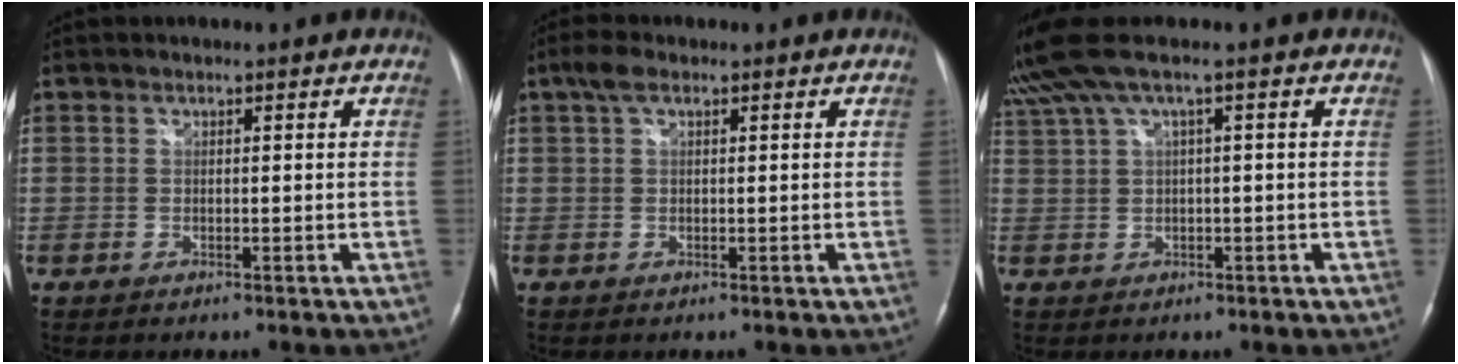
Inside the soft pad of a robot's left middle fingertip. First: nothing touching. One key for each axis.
{"total": 2.5, "fx": 1.3, "fy": 1.0, "fz": 1.9, "tx": -0.044, "ty": 0.022, "tz": 0.027}
{"total": 7.1, "fx": 3.7, "fy": -0.1, "fz": 6.0, "tx": -0.129, "ty": 0.049, "tz": 0.075}